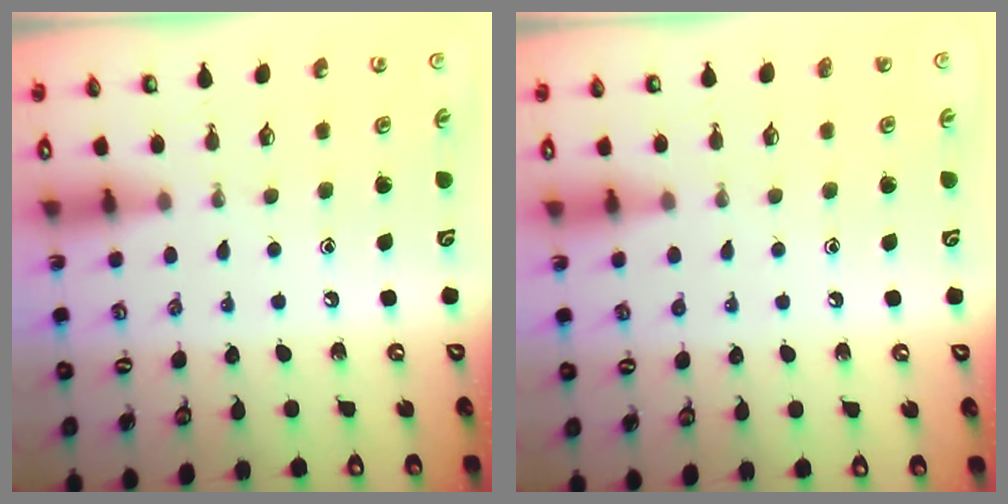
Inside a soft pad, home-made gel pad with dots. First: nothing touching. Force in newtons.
{"total": 0.8, "press": 0.8, "slide": 0.1}